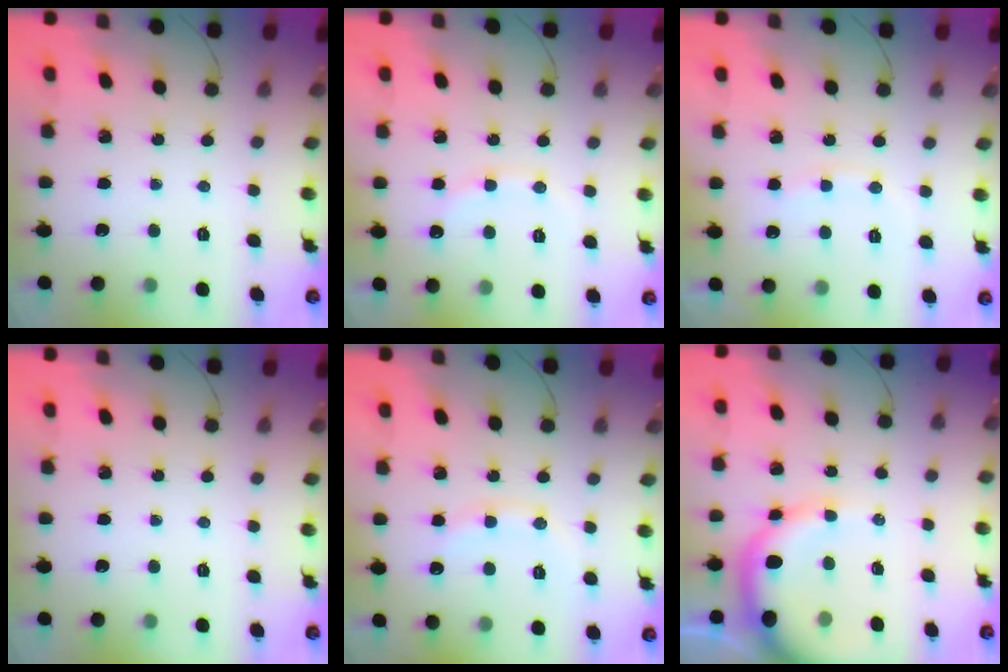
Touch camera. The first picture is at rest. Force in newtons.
{"total": 7.1, "press": 6.8, "slide": 1.8}
{"total": 8.3, "press": 8.2, "slide": 1.5}
{"total": 0.0}
{"total": 9.8, "press": 9.7, "slide": 1.0}
{"total": 12.0, "press": 11.8, "slide": 2.4}